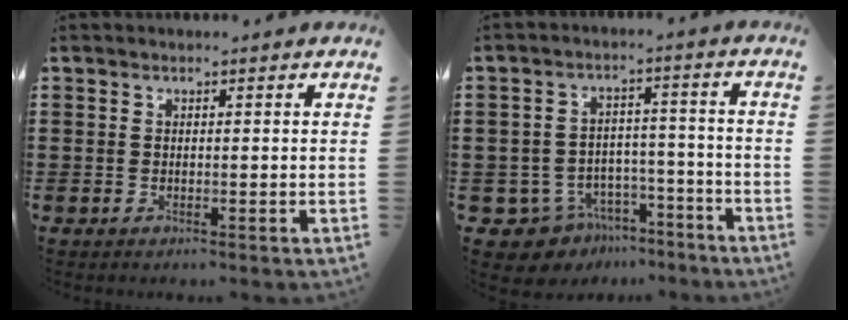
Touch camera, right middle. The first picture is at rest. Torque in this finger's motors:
{"motor_torque": [0.37, 0.28, 0.11, 0.00]}